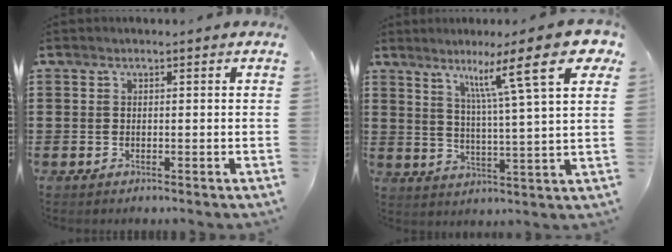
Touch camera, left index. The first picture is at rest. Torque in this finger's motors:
{"motor_torque": [2.14, 0.00, 0.41, 0.21]}